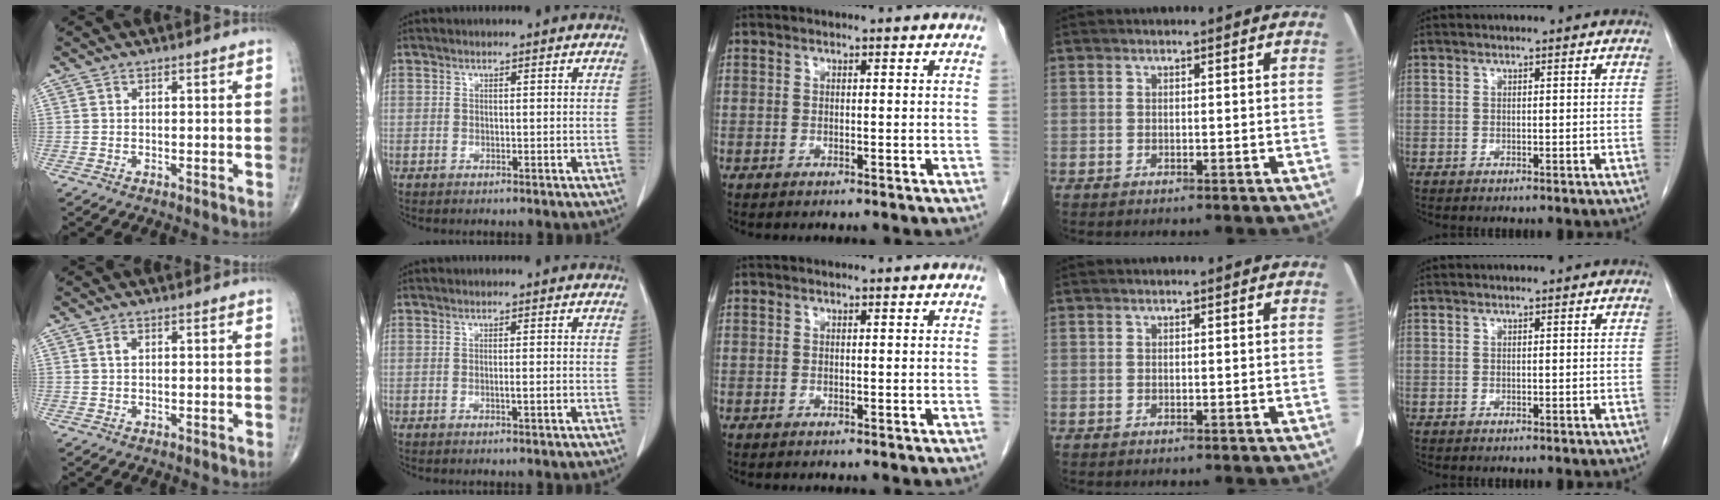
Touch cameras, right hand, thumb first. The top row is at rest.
{"thumb": {"total": 1.2, "force": [0.3, 0.7, 0.8], "torque": [-0.016, 0.004, 0.007]}, "index": {"total": 1.3, "force": [-0.5, 0.0, 1.2], "torque": [-0.023, 0.000, -0.007]}}